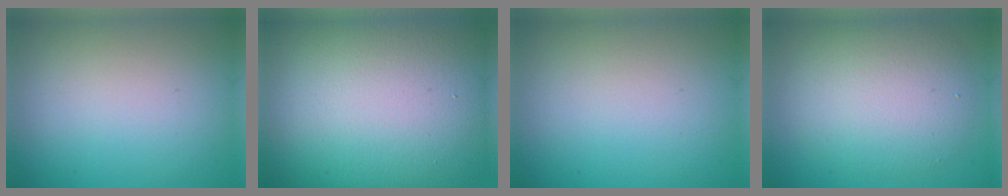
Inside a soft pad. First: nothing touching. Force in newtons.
{"total": 20.8, "press": 20.8, "slide": 1.5}
{"total": 0.0}
{"total": 6.3, "press": 6.2, "slide": 0.8}